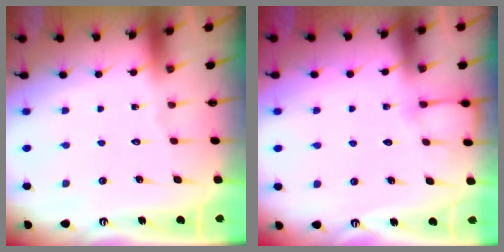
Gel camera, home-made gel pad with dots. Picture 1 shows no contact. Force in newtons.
{"total": 5.7, "press": 5.7, "slide": 0.4}